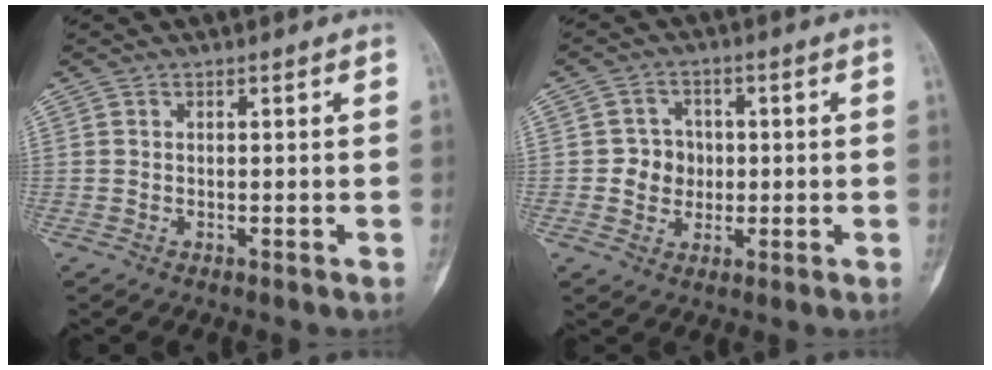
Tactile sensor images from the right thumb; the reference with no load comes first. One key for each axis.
{"total": 5.4, "fx": -0.1, "fy": 5.0, "fz": 1.9, "tx": 0.001, "ty": 0.009, "tz": -0.005}